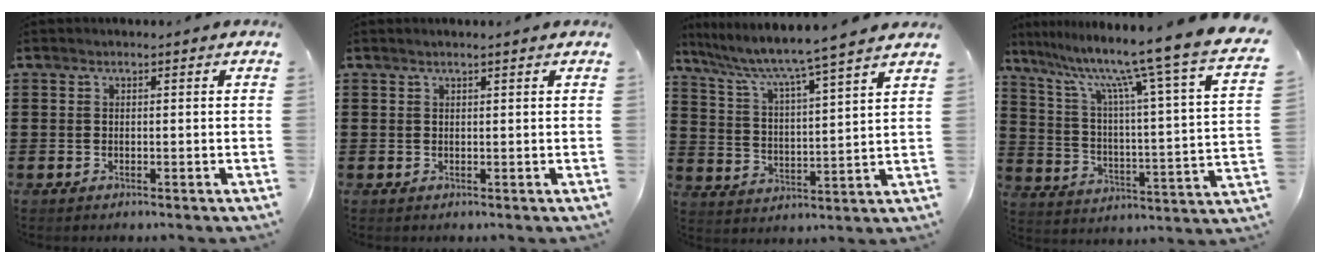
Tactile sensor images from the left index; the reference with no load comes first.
{"total": 0.6, "force": [0.5, 0.0, 0.3], "torque": [-0.007, 0.000, 0.009]}
{"total": 5.1, "force": [4.4, -0.4, 2.5], "torque": [-0.071, -0.041, 0.063]}
{"total": 10.5, "force": [8.5, -1.2, 6.1], "torque": [-0.135, -0.080, 0.121]}